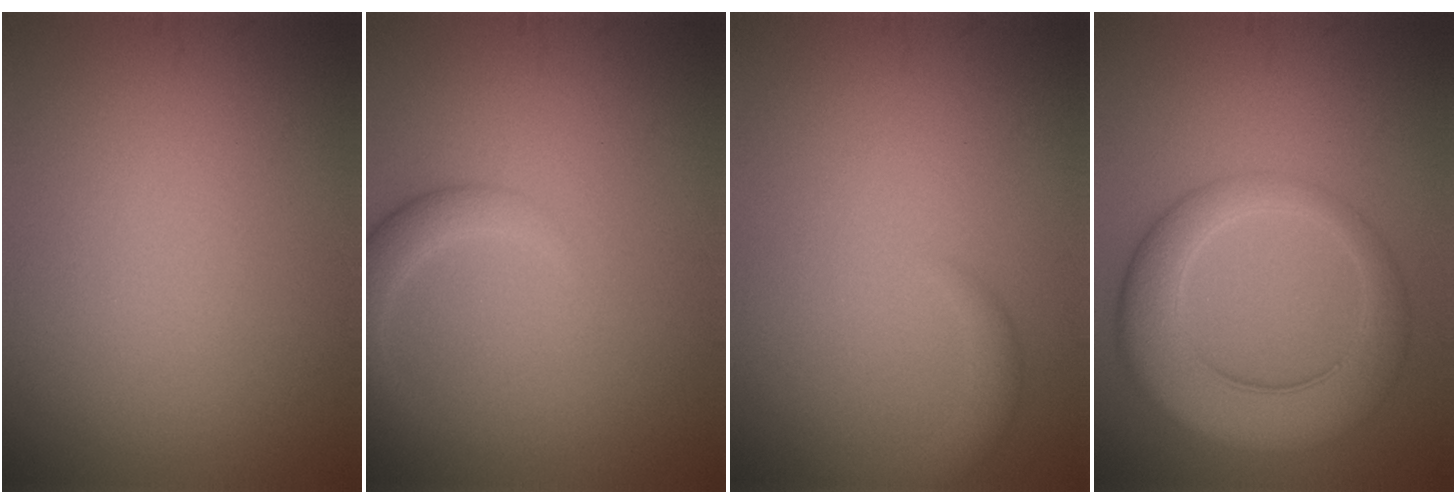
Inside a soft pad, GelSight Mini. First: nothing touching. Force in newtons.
{"total": 2.6, "press": 2.5, "slide": 0.4}
{"total": 2.0, "press": 1.9, "slide": 0.1}
{"total": 7.5, "press": 7.5, "slide": 0.2}